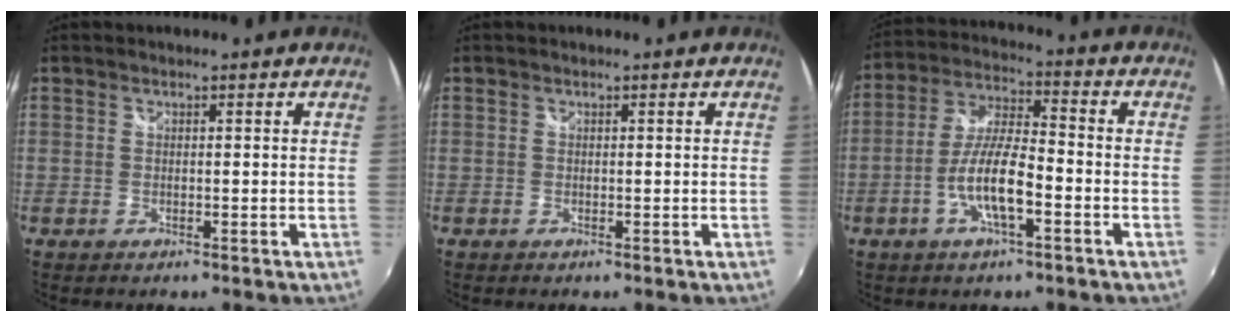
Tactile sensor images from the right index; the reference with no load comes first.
{"total": 0.0}
{"total": 9.8, "force": [-3.9, 2.4, 8.7], "torque": [-0.180, 0.001, -0.072]}